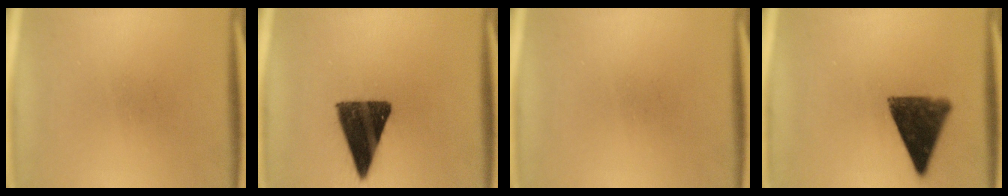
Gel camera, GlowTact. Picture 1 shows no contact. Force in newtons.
{"total": 13.5}
{"total": 0.0}
{"total": 11.1}